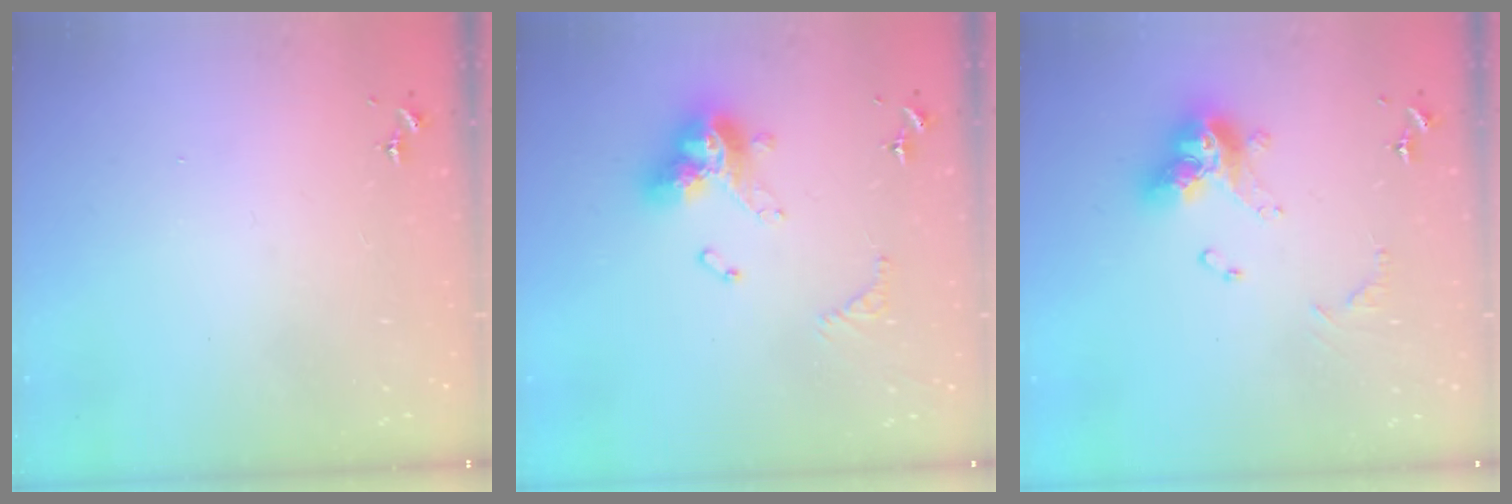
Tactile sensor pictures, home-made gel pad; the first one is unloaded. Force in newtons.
{"total": 15.8, "press": 15.7, "slide": 1.5}
{"total": 15.1, "press": 15.0, "slide": 1.4}